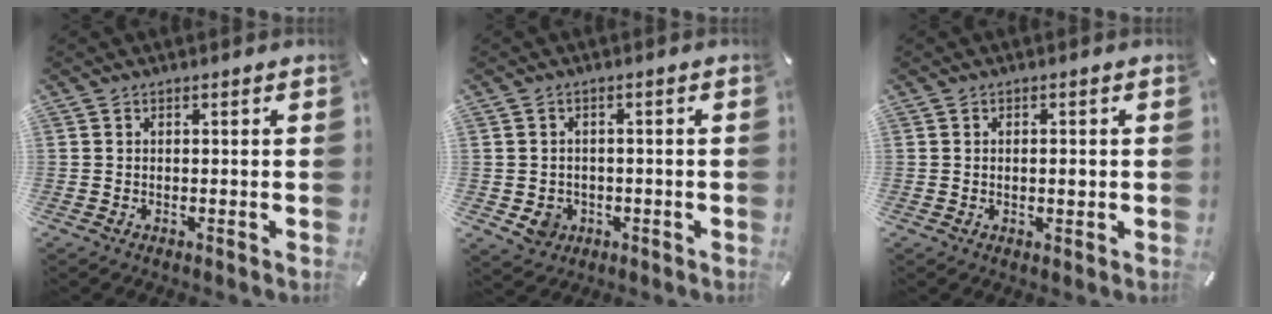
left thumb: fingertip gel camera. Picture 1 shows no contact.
{"total": 4.7, "force": [-1.4, 4.2, 1.6], "torque": [-0.024, 0.000, -0.026]}
{"total": 1.7, "force": [0.0, 0.9, 1.5], "torque": [-0.020, -0.002, -0.003]}